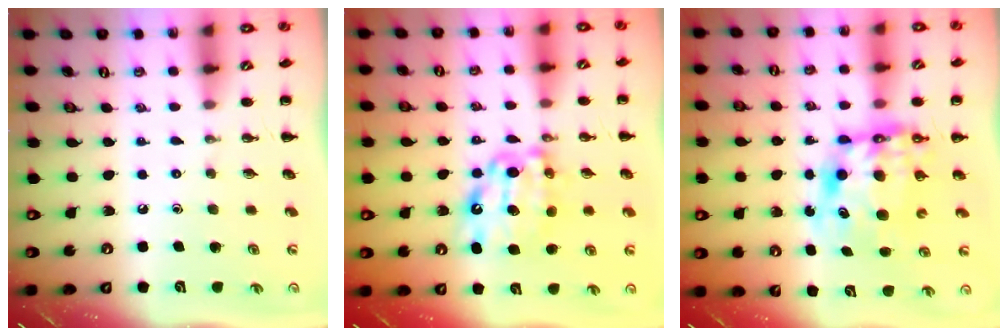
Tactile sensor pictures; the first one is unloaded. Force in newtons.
{"total": 12.2, "press": 12.1, "slide": 1.1}
{"total": 10.0, "press": 9.7, "slide": 2.6}